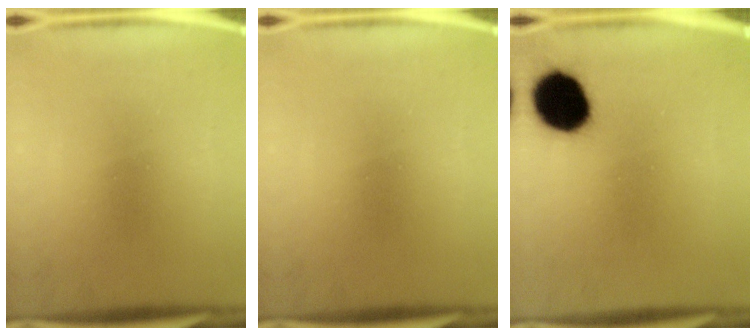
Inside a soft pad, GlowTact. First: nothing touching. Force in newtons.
{"total": 0.0}
{"total": 14.9}